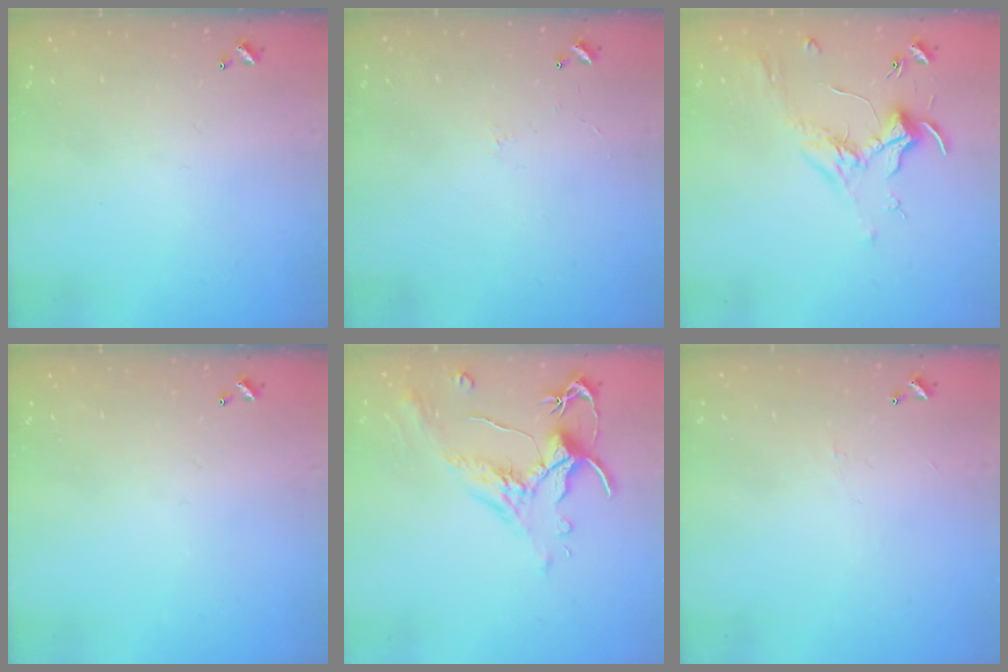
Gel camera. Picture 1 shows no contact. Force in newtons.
{"total": 1.8, "press": 1.7, "slide": 0.4}
{"total": 1.7, "press": 1.5, "slide": 0.8}
{"total": 0.0}
{"total": 1.5, "press": 1.0, "slide": 1.1}
{"total": 0.8, "press": 0.7, "slide": 0.5}